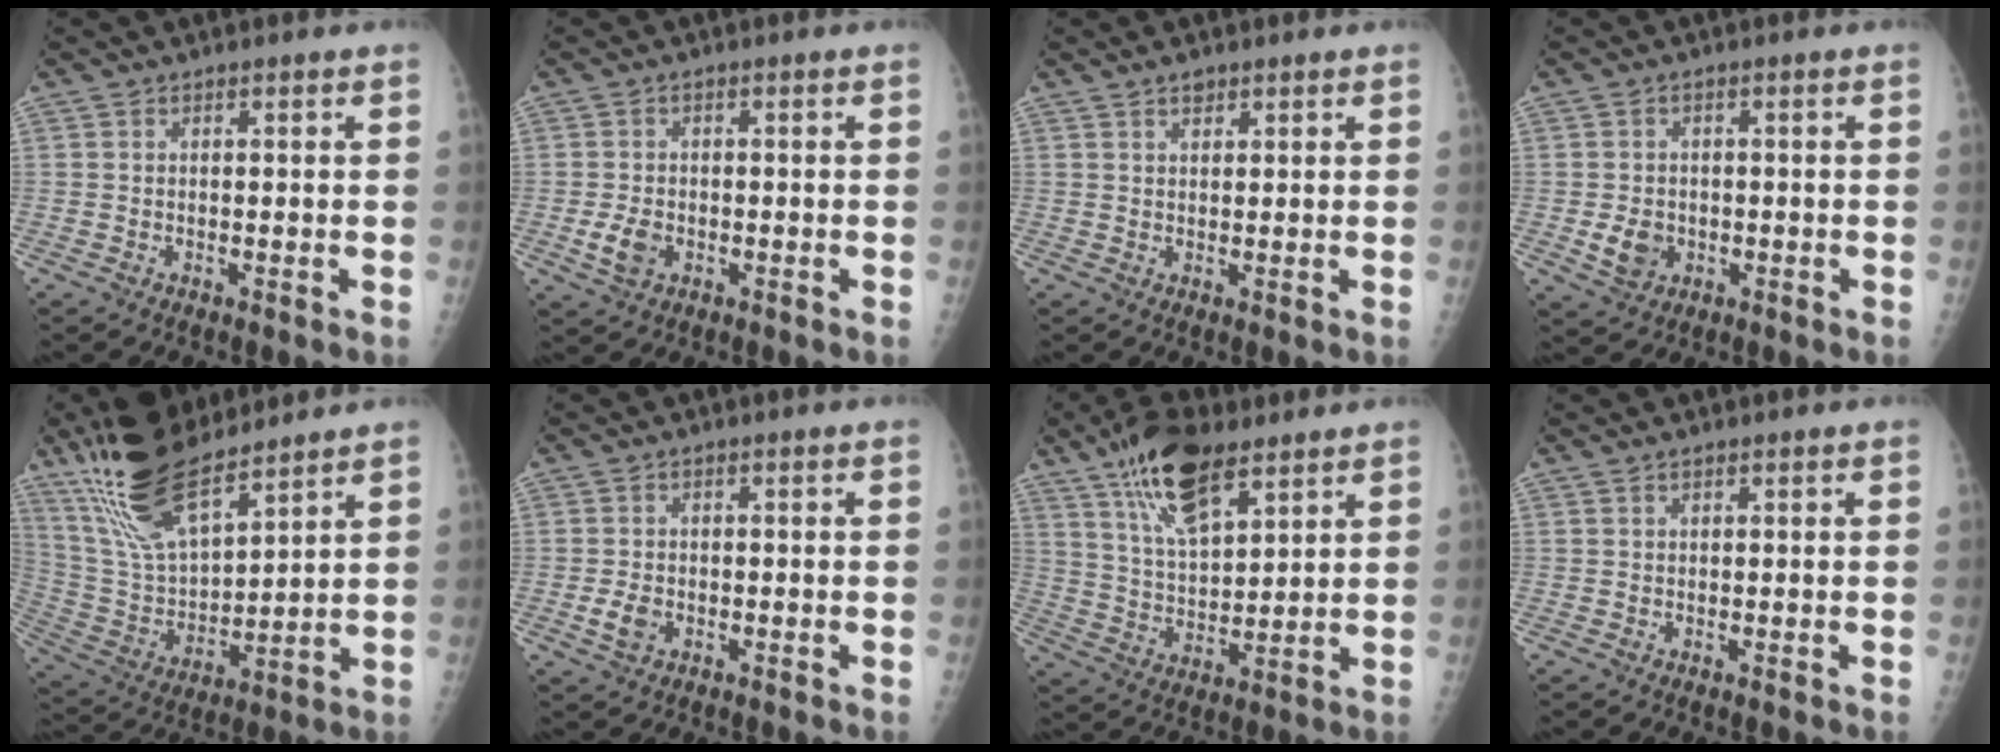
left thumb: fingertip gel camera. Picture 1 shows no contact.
{"total": 3.8, "force": [-1.0, 2.7, 2.4], "torque": [-0.040, 0.000, -0.017]}
{"total": 1.8, "force": [1.4, 0.9, 0.7], "torque": [-0.002, -0.007, 0.020]}
{"total": 4.3, "force": [-0.9, 3.6, 2.2], "torque": [-0.024, 0.003, -0.009]}
{"total": 17.5, "force": [13.6, 5.4, 9.6], "torque": [-0.157, -0.063, 0.270]}
{"total": 2.9, "force": [-0.7, 2.1, 1.8], "torque": [-0.029, 0.000, -0.012]}
{"total": 14.3, "force": [9.1, 5.8, 9.4], "torque": [-0.144, -0.034, 0.168]}
{"total": 0.6, "force": [0.5, 0.2, 0.2], "torque": [-0.001, 0.001, 0.009]}